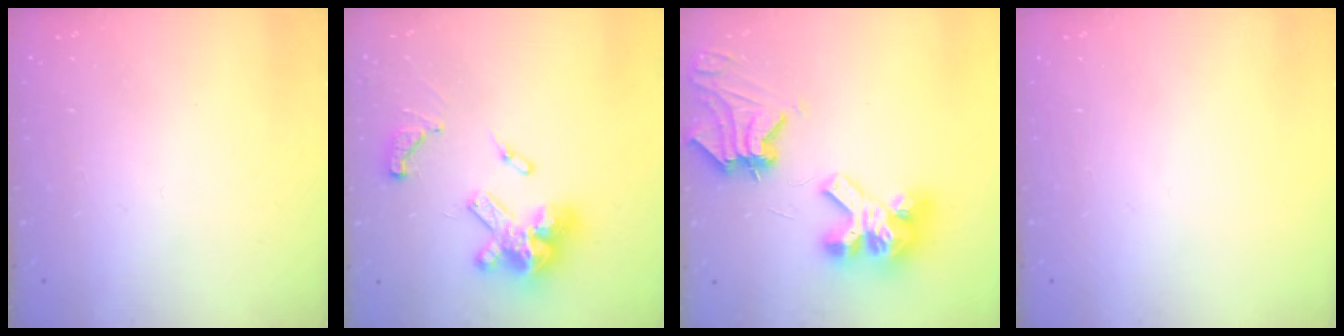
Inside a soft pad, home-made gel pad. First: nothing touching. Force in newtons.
{"total": 17.4, "press": 17.2, "slide": 2.4}
{"total": 12.4, "press": 12.3, "slide": 1.4}
{"total": 0.0}